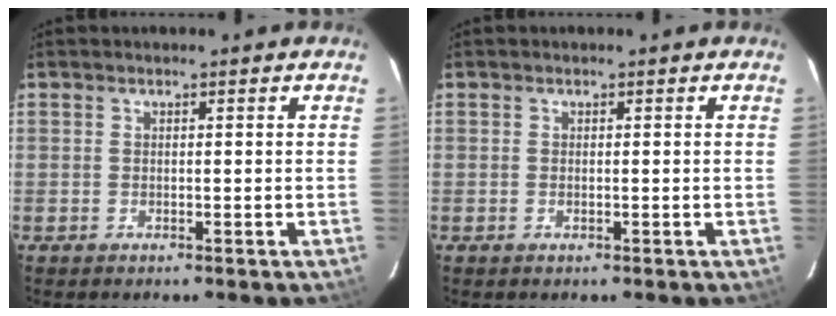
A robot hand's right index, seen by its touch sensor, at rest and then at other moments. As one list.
[{"total": 0.6, "force": [-0.1, 0.4, 0.4], "torque": [-0.007, 0.000, -0.003]}]